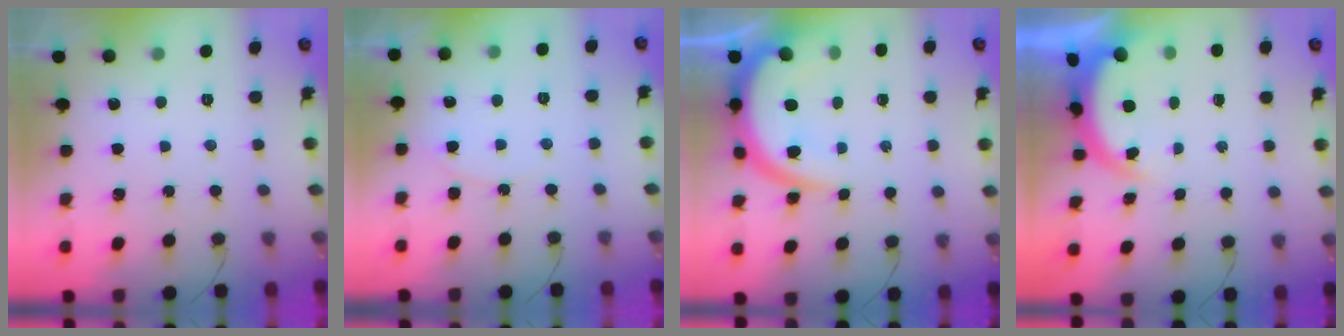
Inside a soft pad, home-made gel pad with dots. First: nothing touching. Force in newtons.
{"total": 3.9, "press": 3.9, "slide": 0.5}
{"total": 11.3, "press": 11.2, "slide": 1.4}
{"total": 4.6, "press": 4.5, "slide": 0.2}